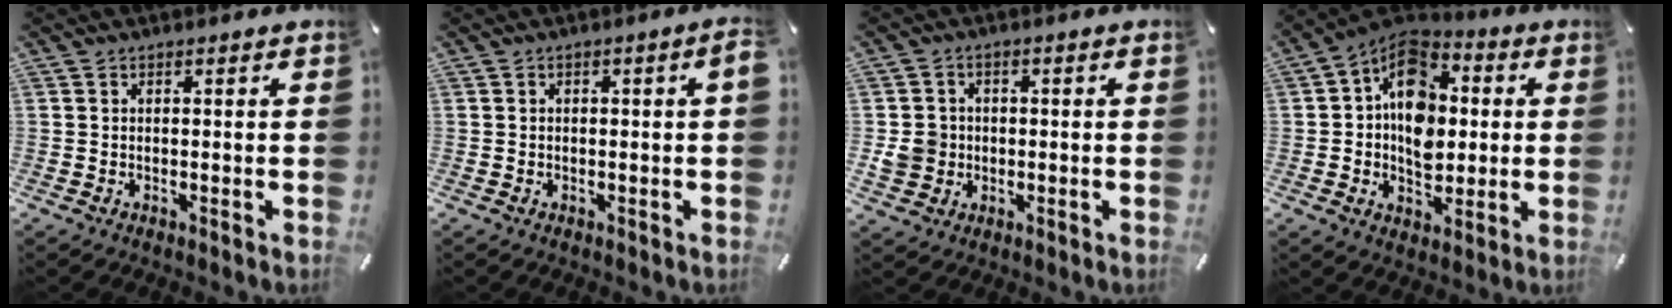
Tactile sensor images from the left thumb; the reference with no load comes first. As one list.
[{"total": 1.8, "force": [-0.2, 0.3, 1.7], "torque": [-0.026, 0.000, -0.004]}, {"total": 5.9, "force": [-0.8, 5.6, 1.7], "torque": [-0.043, 0.008, -0.013]}, {"total": 13.7, "force": [0.6, 10.8, 8.5], "torque": [-0.136, -0.002, 0.012]}]